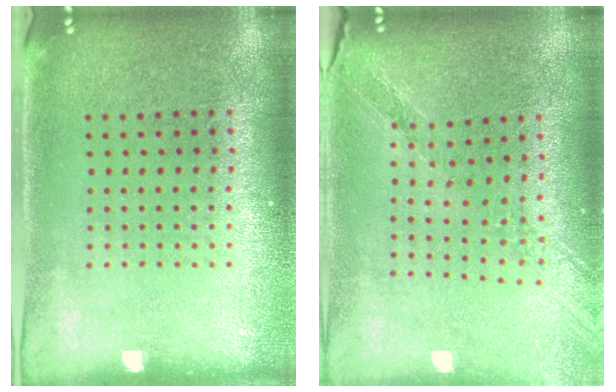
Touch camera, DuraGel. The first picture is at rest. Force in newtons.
{"total": 1.1, "press": 1.1, "slide": 0.1}